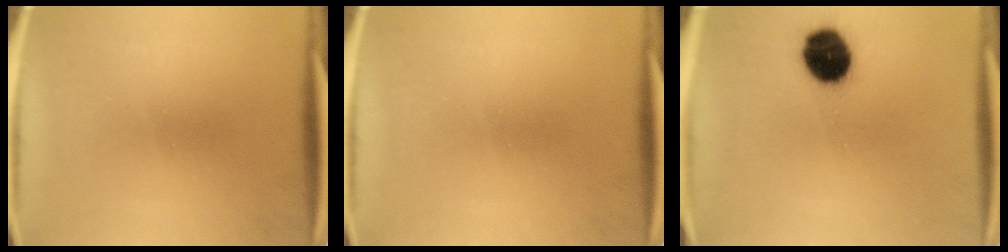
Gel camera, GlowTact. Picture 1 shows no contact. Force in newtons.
{"total": 0.0}
{"total": 11.9}